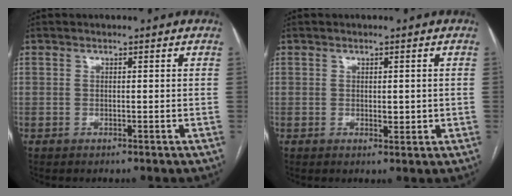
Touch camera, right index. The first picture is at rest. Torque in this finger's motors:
{"motor_torque": [0.03, 0.06, 0.03, 0.02]}